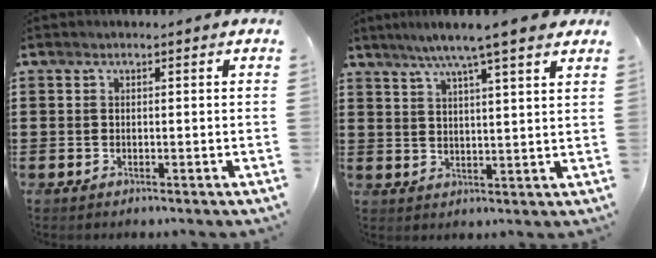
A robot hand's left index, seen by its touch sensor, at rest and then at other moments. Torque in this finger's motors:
{"motor_torque": [2.14, 0.00, 0.56, 0.21]}